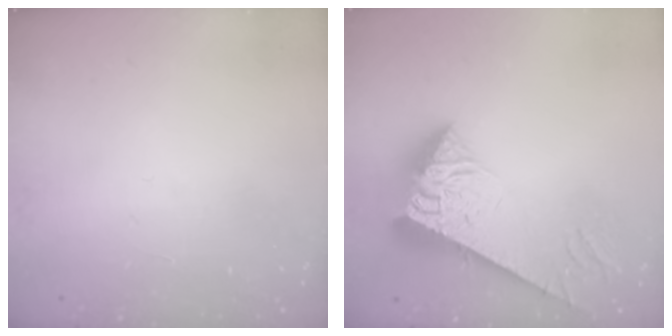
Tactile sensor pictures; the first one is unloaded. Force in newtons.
{"total": 7.5, "press": 7.4, "slide": 0.7}